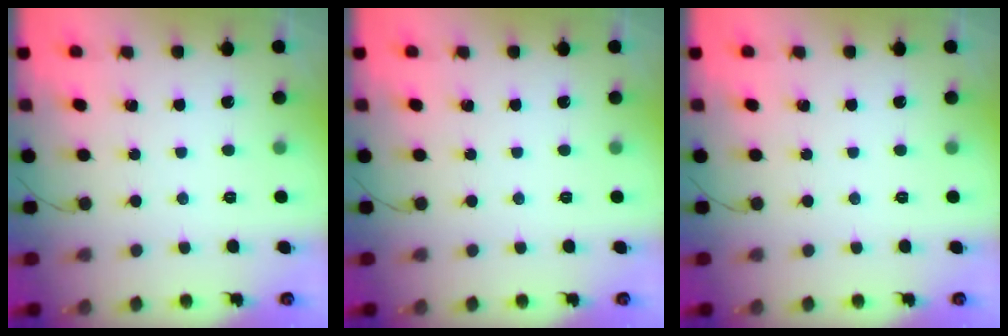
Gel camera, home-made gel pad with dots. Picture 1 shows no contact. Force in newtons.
{"total": 0.0}
{"total": 0.0}